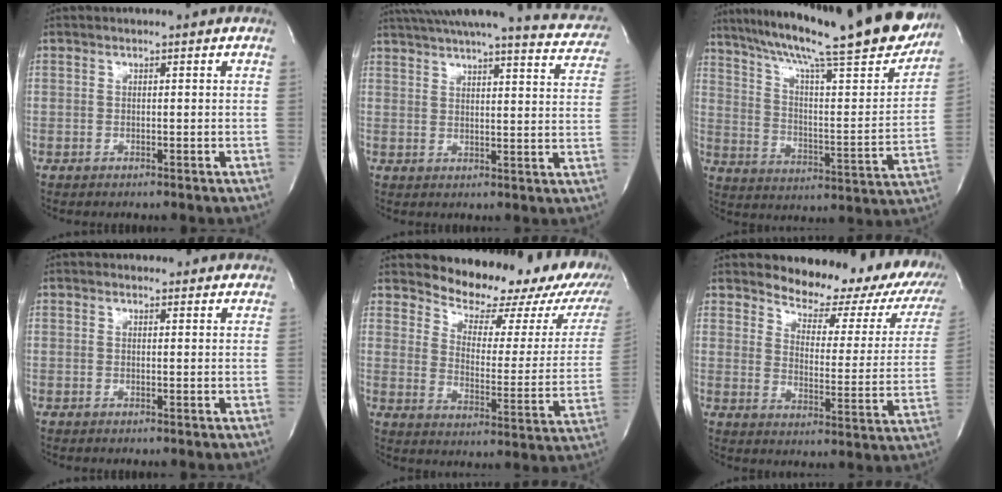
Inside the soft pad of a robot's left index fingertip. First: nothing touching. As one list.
[{"total": 21.8, "force": [19.8, 2.2, 8.8], "torque": [-0.127, -0.036, 0.238]}, {"total": 30.0, "force": [24.5, 3.7, 17.0], "torque": [-0.282, -0.032, 0.337]}, {"total": 4.2, "force": [4.0, 1.3, 0.8], "torque": [-0.012, 0.008, 0.040]}, {"total": 18.9, "force": [16.5, 6.0, 6.8], "torque": [-0.075, -0.062, 0.186]}, {"total": 16.7, "force": [13.6, 5.9, 7.7], "torque": [-0.074, -0.029, 0.148]}]